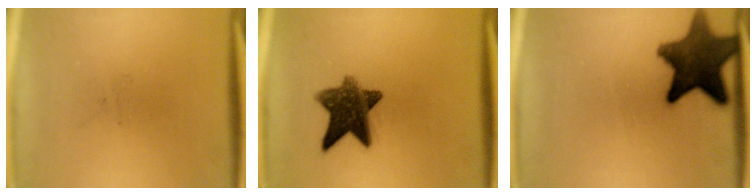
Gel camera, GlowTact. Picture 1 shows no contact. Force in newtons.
{"total": 9.9}
{"total": 12.3}